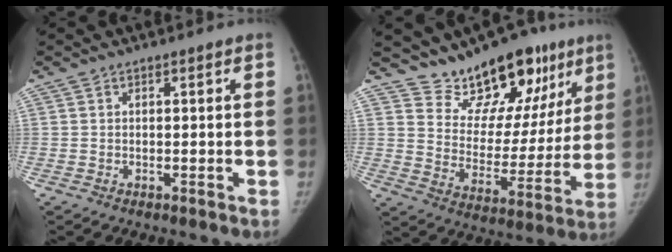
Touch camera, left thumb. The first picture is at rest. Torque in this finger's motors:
{"motor_torque": [-0.12, 0.14, -0.02, 0.03, -0.01]}